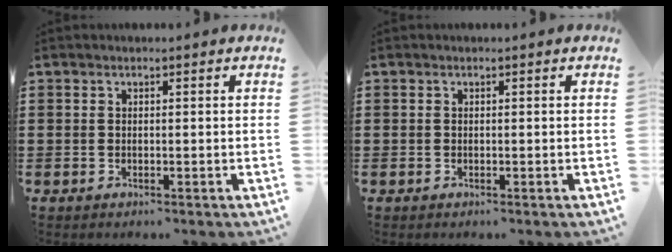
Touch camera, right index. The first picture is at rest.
{"total": 0.0}